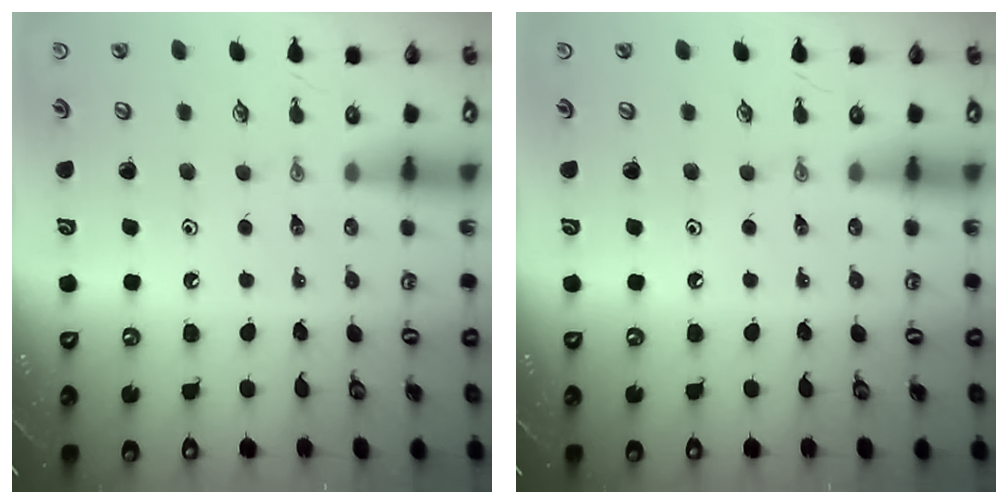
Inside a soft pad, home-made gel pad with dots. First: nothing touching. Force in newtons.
{"total": 0.0}